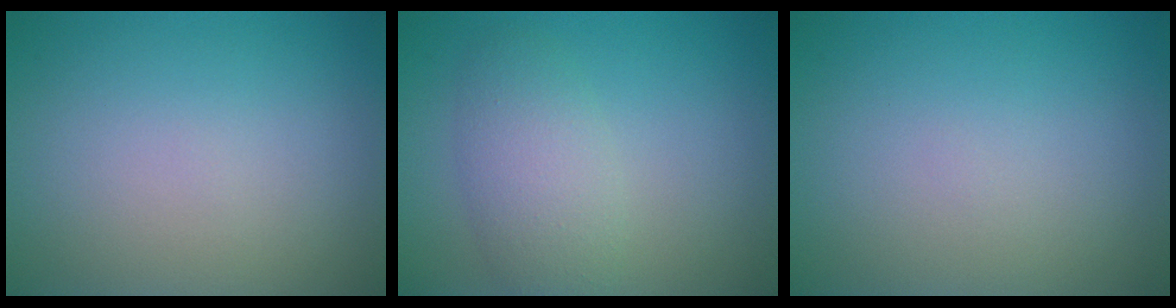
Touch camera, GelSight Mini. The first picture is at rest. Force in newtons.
{"total": 3.7, "press": 3.7, "slide": 0.2}
{"total": 0.0}